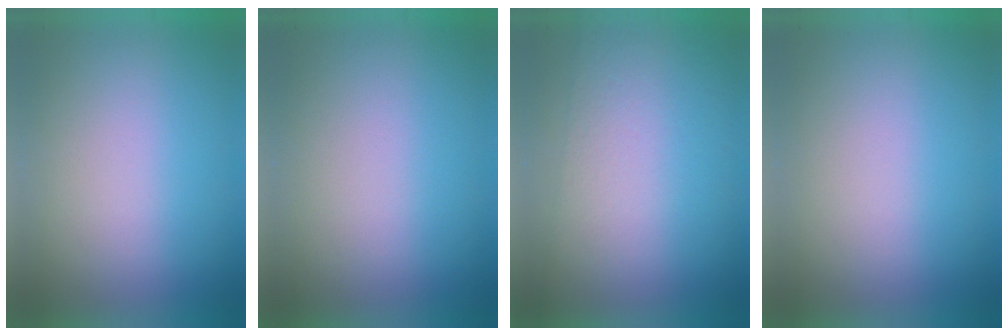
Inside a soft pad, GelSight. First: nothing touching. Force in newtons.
{"total": 0.0}
{"total": 2.8}
{"total": 0.0}